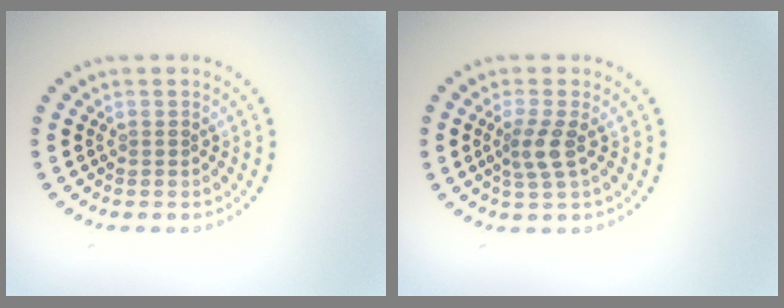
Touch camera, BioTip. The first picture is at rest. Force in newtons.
{"total": 2.3, "press": 1.9, "slide": 1.4}